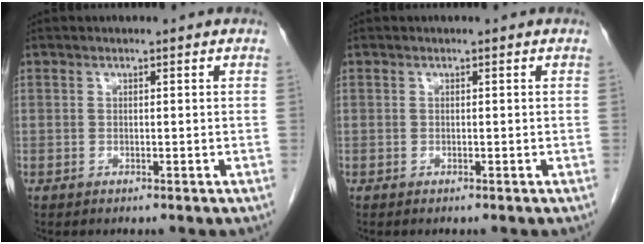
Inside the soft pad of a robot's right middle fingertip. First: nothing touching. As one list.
[{"total": 0.0}]